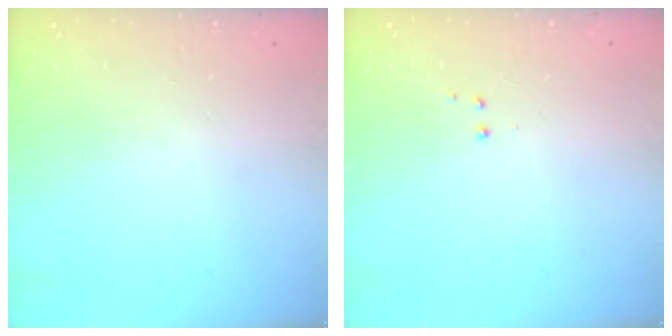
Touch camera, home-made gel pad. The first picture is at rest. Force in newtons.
{"total": 3.0, "press": 2.9, "slide": 0.7}